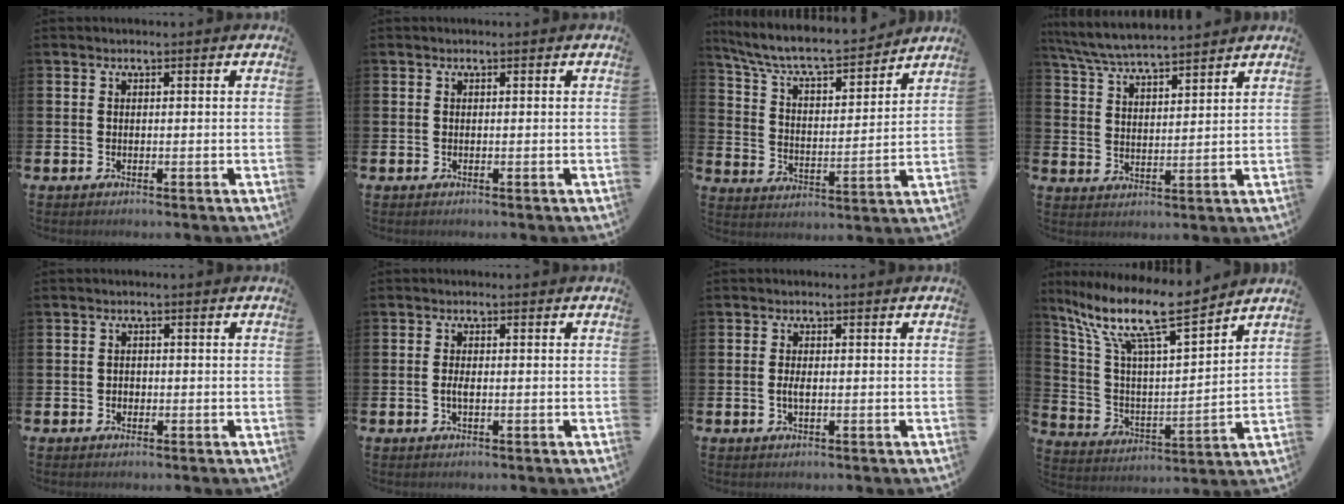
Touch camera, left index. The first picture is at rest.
{"total": 0.0}
{"total": 7.9, "force": [7.3, 1.5, 2.5], "torque": [-0.084, -0.055, 0.123]}
{"total": 6.1, "force": [5.9, 0.4, 1.2], "torque": [-0.046, -0.031, 0.106]}
{"total": 0.9, "force": [-0.4, 0.8, 0.2], "torque": [-0.002, 0.005, -0.010]}
{"total": 1.3, "force": [-0.4, 0.5, 1.2], "torque": [-0.019, 0.000, -0.009]}
{"total": 1.5, "force": [-0.3, 0.6, 1.4], "torque": [-0.024, 0.001, -0.008]}
{"total": 12.2, "force": [9.7, 2.1, 7.2], "torque": [-0.165, -0.060, 0.161]}